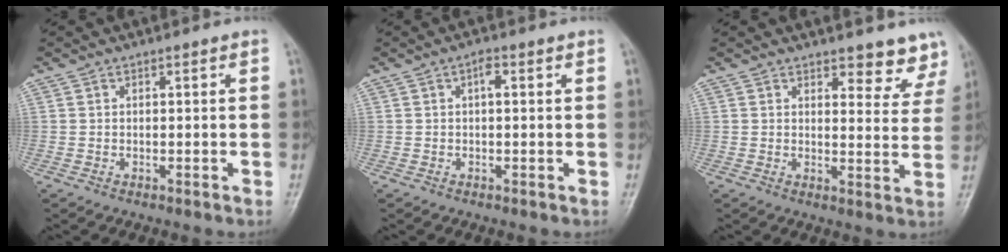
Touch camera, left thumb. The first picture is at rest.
{"total": 1.8, "force": [0.5, 0.7, 1.6], "torque": [-0.025, 0.003, 0.004]}
{"total": 6.6, "force": [5.7, 2.6, 2.1], "torque": [0.015, -0.041, 0.056]}